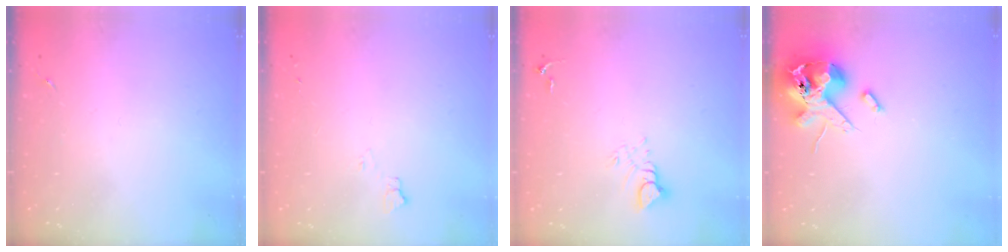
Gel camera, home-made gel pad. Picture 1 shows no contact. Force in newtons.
{"total": 4.6, "press": 4.5, "slide": 0.6}
{"total": 5.3, "press": 5.3, "slide": 0.3}
{"total": 14.2, "press": 14.0, "slide": 2.4}